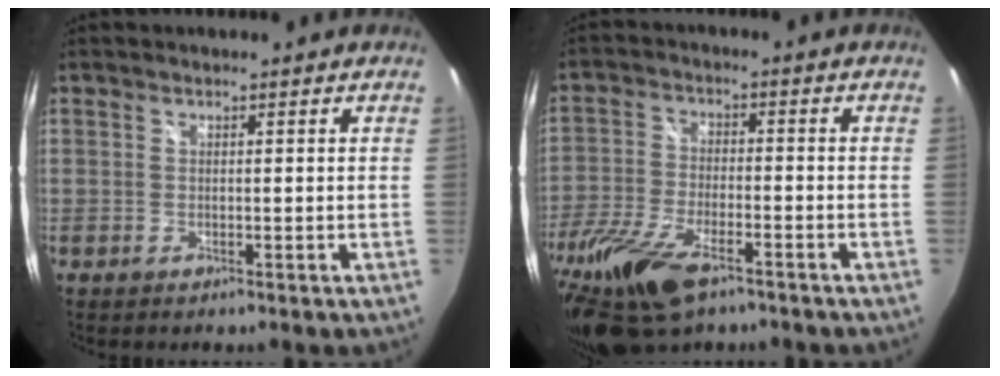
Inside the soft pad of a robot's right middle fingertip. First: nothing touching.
{"total": 17.3, "force": [-11.3, 6.9, 11.3], "torque": [-0.263, -0.048, -0.213]}